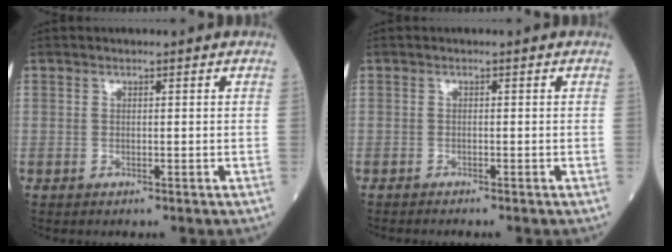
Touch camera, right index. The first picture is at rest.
{"total": 2.1, "force": [-1.9, 0.1, 0.9], "torque": [-0.015, -0.002, -0.023]}